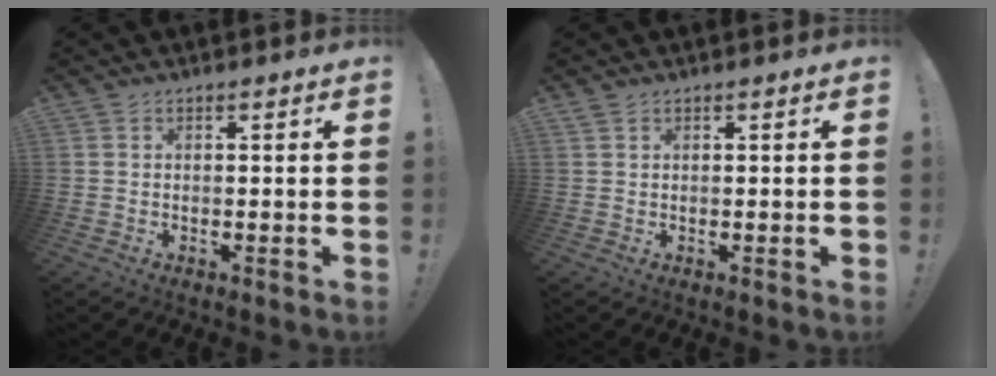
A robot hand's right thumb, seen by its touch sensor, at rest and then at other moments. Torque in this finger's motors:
{"motor_torque": [0.02, 0.02, 0.10, 0.11, 0.08]}